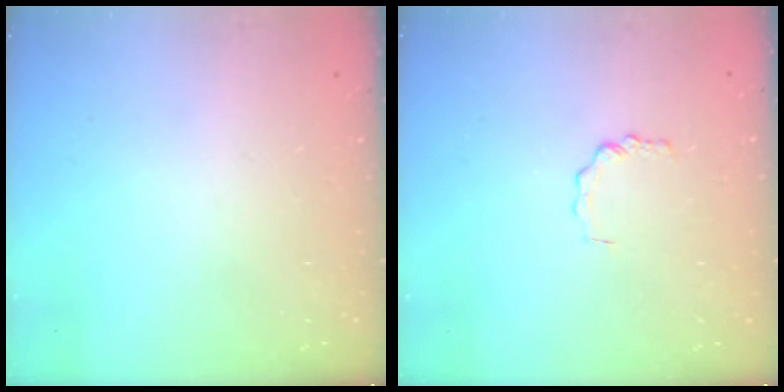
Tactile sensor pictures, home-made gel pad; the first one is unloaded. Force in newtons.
{"total": 2.1, "press": 2.1, "slide": 0.3}